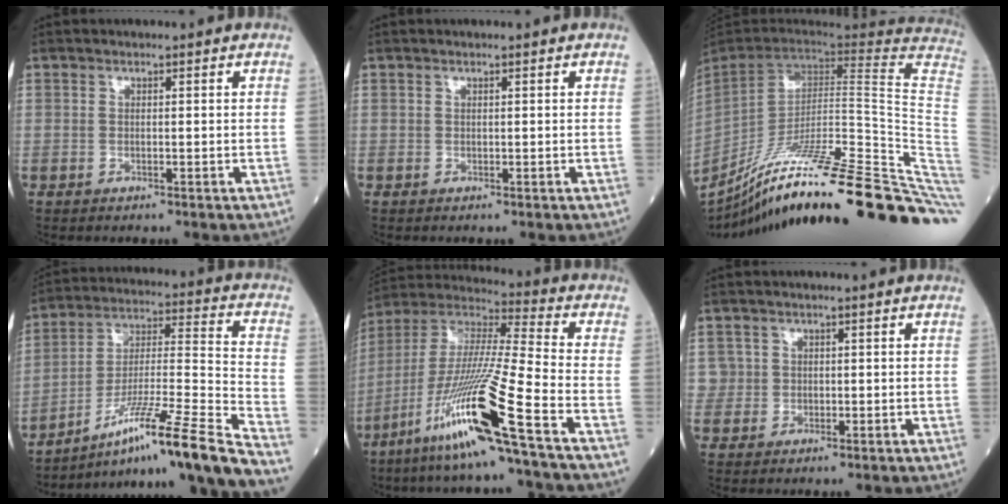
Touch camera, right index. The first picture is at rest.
{"total": 0.0}
{"total": 36.3, "force": [-25.5, -0.1, 25.8], "torque": [-0.229, -0.037, -0.370]}
{"total": 18.8, "force": [-14.9, -2.9, 11.1], "torque": [-0.167, -0.002, -0.249]}
{"total": 19.3, "force": [-9.8, -1.3, 16.6], "torque": [-0.360, -0.046, -0.195]}
{"total": 2.4, "force": [0.5, 2.3, -0.3], "torque": [0.025, 0.005, 0.005]}